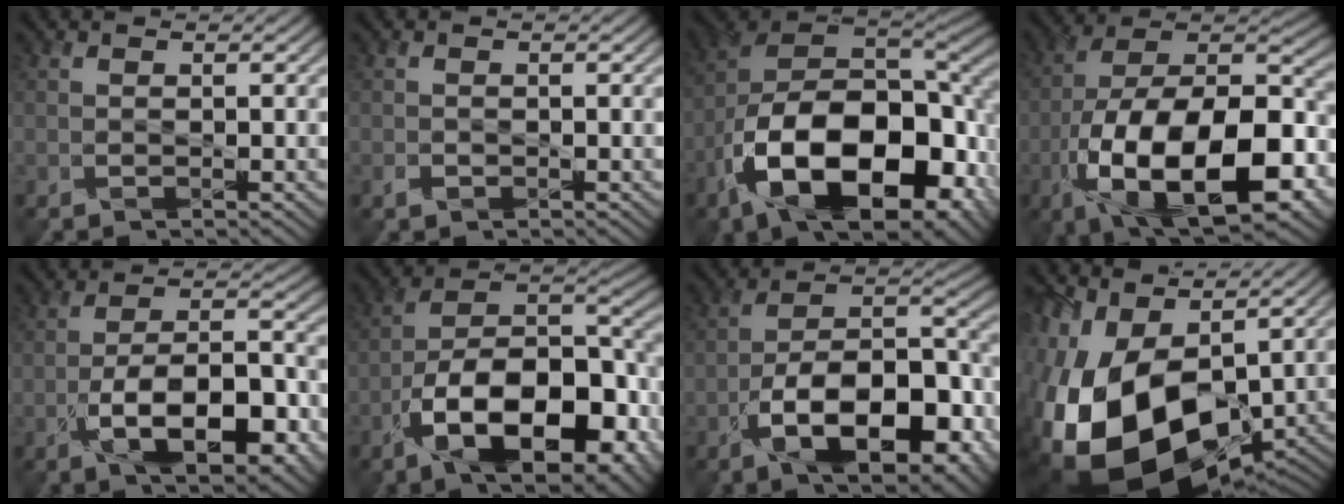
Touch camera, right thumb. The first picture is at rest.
{"total": 0.9, "force": [-0.6, 0.6, 0.2], "torque": [-0.007, -0.009, -0.011]}
{"total": 20.3, "force": [-8.3, 10.6, 15.2], "torque": [-0.278, -0.043, -0.133]}
{"total": 20.5, "force": [-8.7, 9.3, 16.1], "torque": [-0.286, -0.024, -0.150]}
{"total": 12.4, "force": [-5.4, 5.2, 9.9], "torque": [-0.170, -0.004, -0.092]}
{"total": 17.3, "force": [-8.2, 8.1, 12.9], "torque": [-0.198, -0.019, -0.147]}
{"total": 15.6, "force": [-7.6, 7.2, 11.6], "torque": [-0.186, -0.014, -0.134]}
{"total": 20.2, "force": [-3.0, 12.4, 15.6], "torque": [-0.332, -0.047, -0.024]}